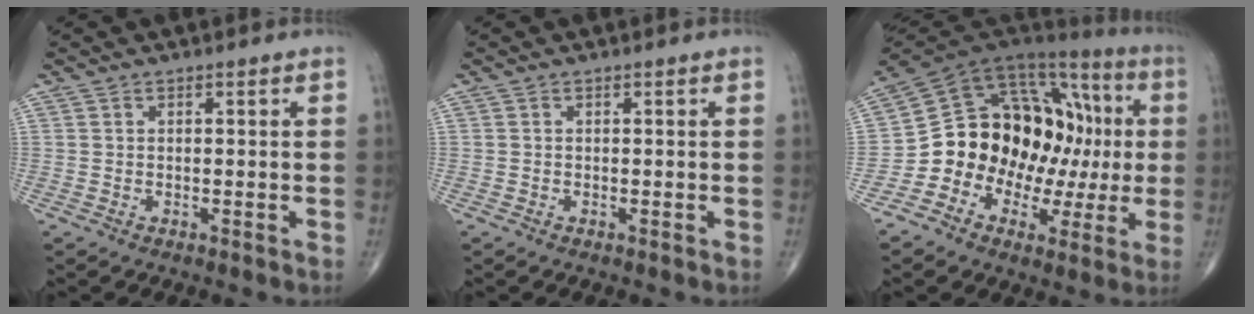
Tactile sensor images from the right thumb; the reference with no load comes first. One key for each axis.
{"total": 0.0}
{"total": 21.6, "fx": -1.5, "fy": 16.2, "fz": 14.2, "tx": -0.167, "ty": 0.075, "tz": -0.016}